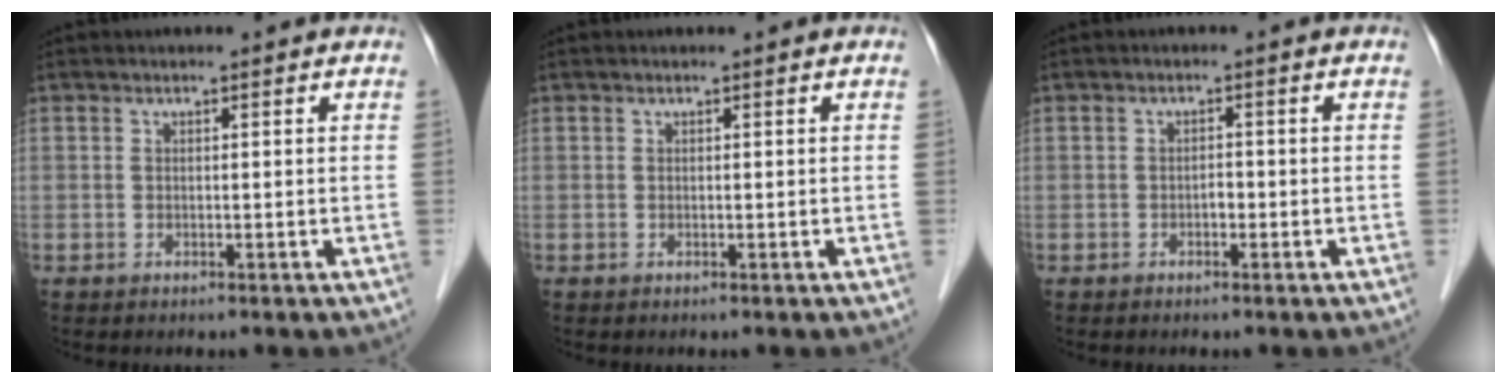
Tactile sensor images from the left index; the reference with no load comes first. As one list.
[{"total": 0.0}, {"total": 1.4, "force": [-1.1, 0.4, 0.7], "torque": [-0.009, -0.003, -0.019]}]